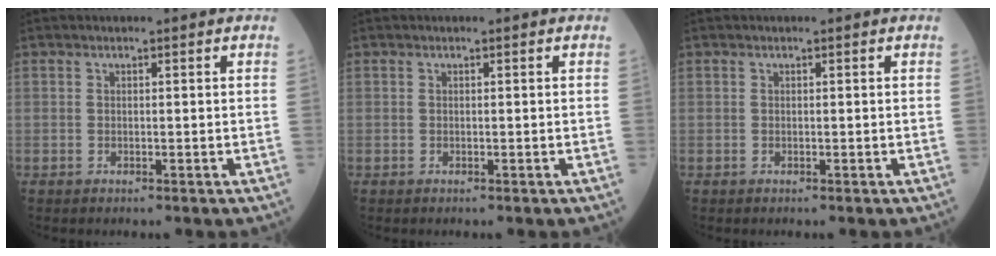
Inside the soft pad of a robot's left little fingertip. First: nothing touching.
{"total": 0.0}
{"total": 0.0}